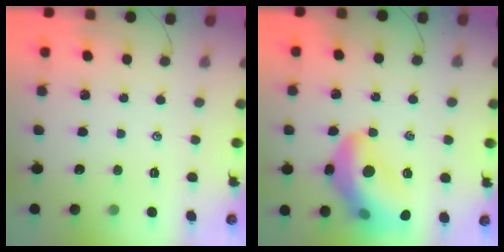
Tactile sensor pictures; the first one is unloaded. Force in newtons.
{"total": 19.1, "press": 18.9, "slide": 2.7}